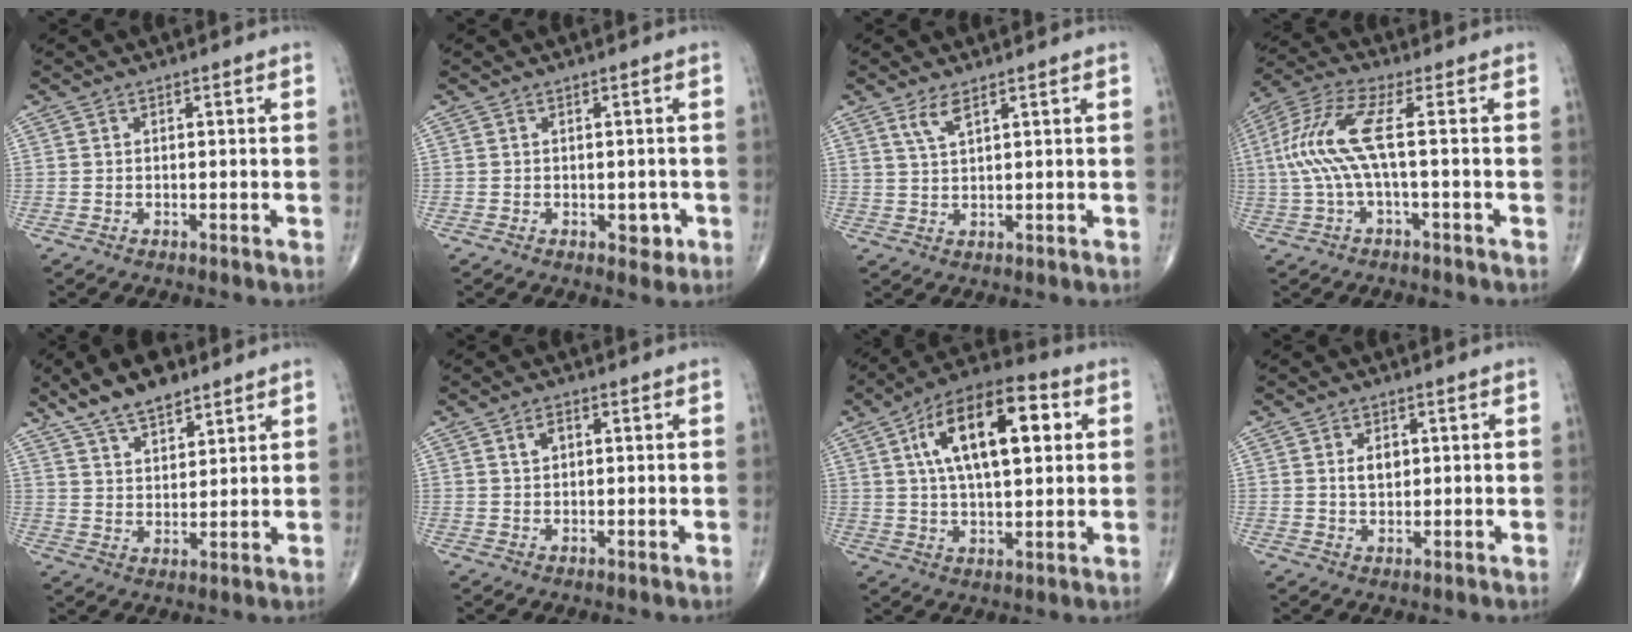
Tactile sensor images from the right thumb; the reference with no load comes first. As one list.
[{"total": 2.5, "force": [-0.7, 1.7, 1.6], "torque": [0.002, 0.003, -0.006]}, {"total": 3.2, "force": [2.1, 0.7, 2.4], "torque": [-0.053, -0.010, 0.047]}, {"total": 10.2, "force": [-0.1, 1.9, 10.0], "torque": [-0.257, 0.034, -0.006]}, {"total": 10.5, "force": [7.6, 4.3, 5.8], "torque": [-0.081, -0.032, 0.137]}, {"total": 2.3, "force": [0.8, 1.4, 1.6], "torque": [-0.024, 0.002, 0.015]}, {"total": 18.7, "force": [5.2, 8.3, 16.0], "torque": [-0.249, 0.011, 0.078]}, {"total": 3.3, "force": [0.8, 2.2, 2.4], "torque": [-0.028, -0.005, 0.015]}]